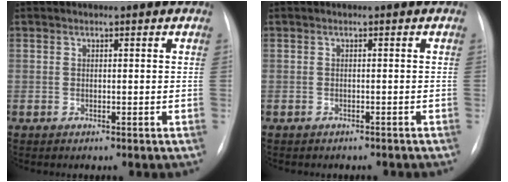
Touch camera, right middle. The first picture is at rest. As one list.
[{"total": 3.1, "force": [-2.7, 1.2, 0.9], "torque": [-0.016, -0.003, -0.029]}]